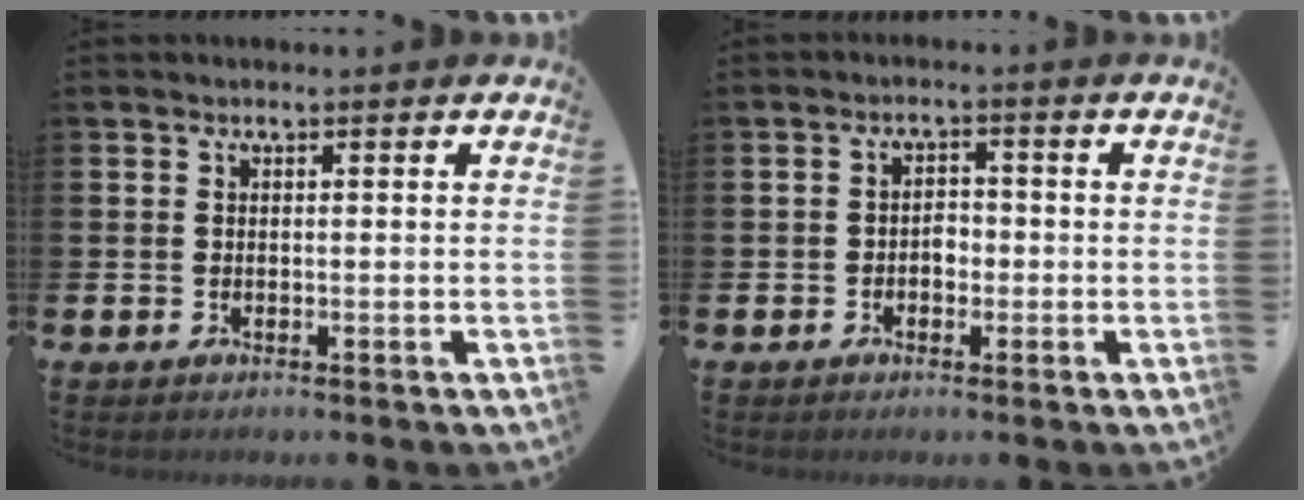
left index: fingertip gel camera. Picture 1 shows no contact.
{"total": 2.0, "force": [-0.8, 1.5, 1.1], "torque": [-0.019, 0.006, -0.019]}